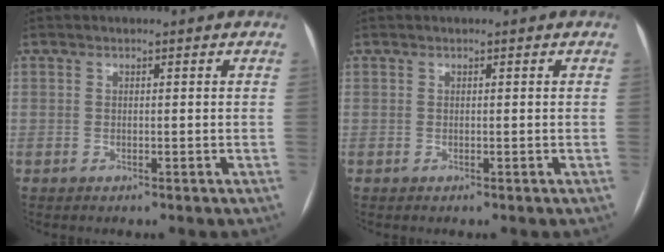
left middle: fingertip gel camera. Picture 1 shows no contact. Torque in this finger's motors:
{"motor_torque": [0.00, 0.00, 0.00, 0.00]}